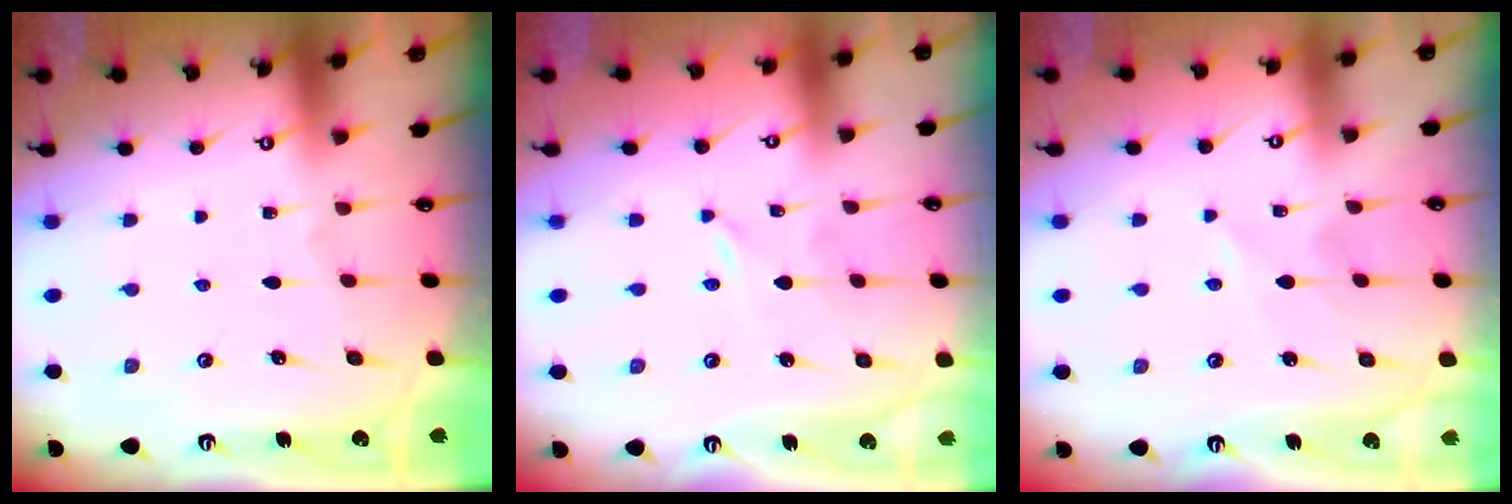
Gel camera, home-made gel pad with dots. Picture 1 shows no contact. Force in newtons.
{"total": 0.0}
{"total": 2.1, "press": 2.1, "slide": 0.2}